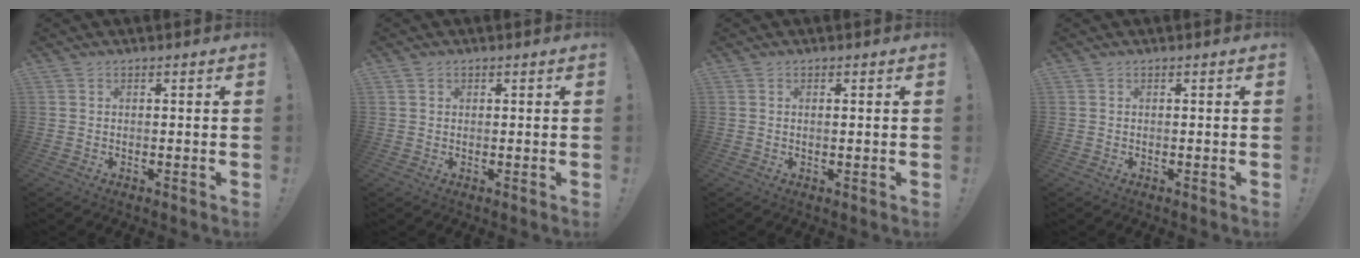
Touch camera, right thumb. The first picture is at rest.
{"total": 1.1, "force": [0.7, 0.8, 0.2], "torque": [0.003, -0.002, 0.013]}
{"total": 0.9, "force": [0.3, 0.0, 0.8], "torque": [-0.011, -0.002, 0.005]}
{"total": 0.0}